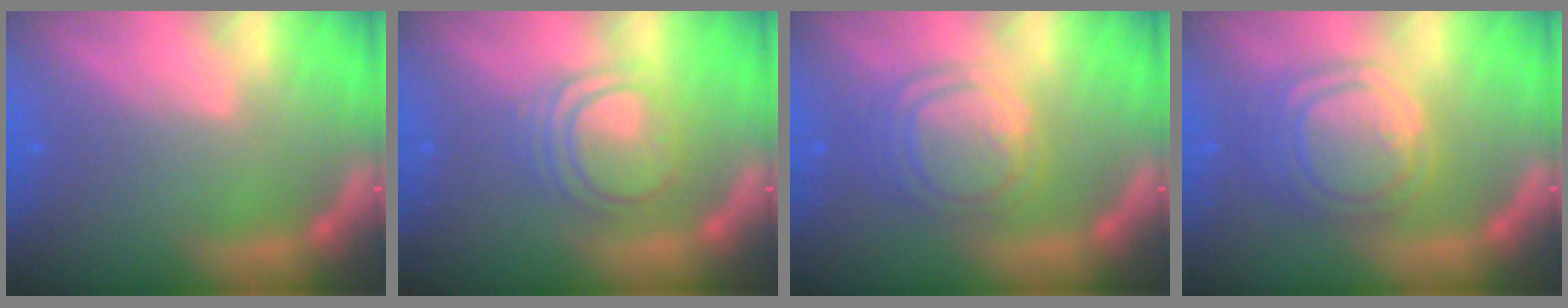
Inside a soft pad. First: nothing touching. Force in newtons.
{"total": 5.6}
{"total": 6.5}
{"total": 8.0}